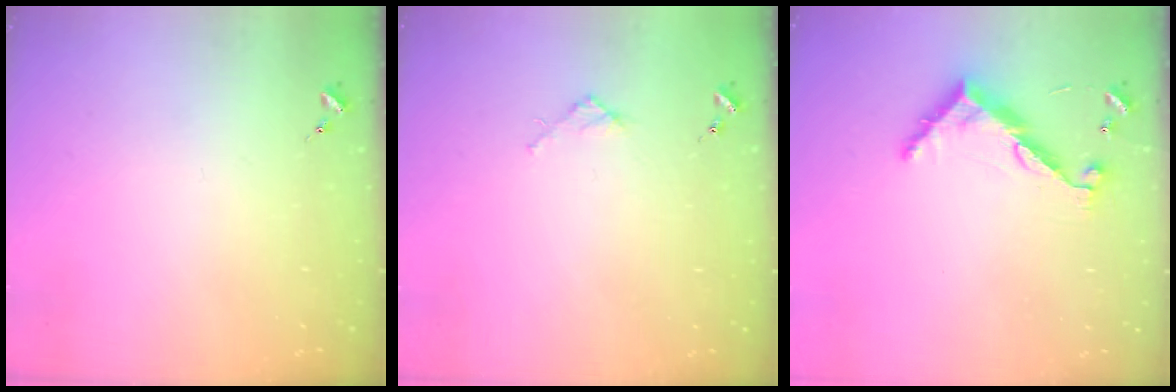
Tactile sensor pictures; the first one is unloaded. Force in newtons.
{"total": 2.7, "press": 2.7, "slide": 0.3}
{"total": 9.0, "press": 9.0, "slide": 0.5}